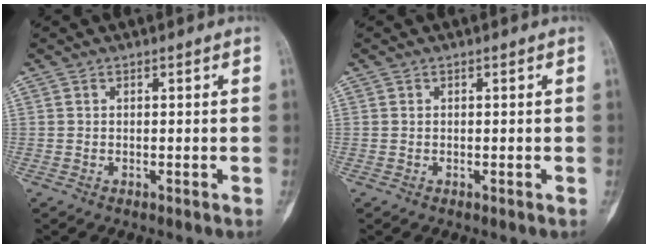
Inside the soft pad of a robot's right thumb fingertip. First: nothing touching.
{"total": 0.0}